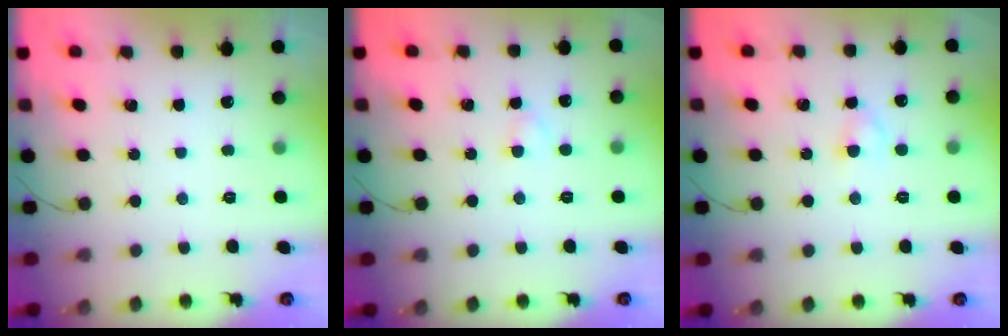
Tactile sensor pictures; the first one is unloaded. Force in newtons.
{"total": 1.8, "press": 1.5, "slide": 0.9}
{"total": 2.7, "press": 2.5, "slide": 1.2}